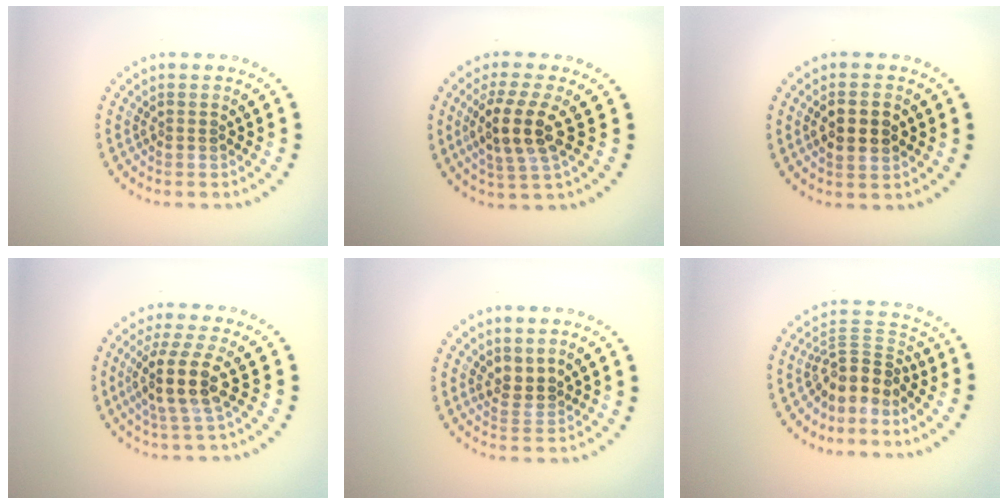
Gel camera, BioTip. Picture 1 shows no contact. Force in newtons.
{"total": 4.1, "press": 3.6, "slide": 1.9}
{"total": 2.9, "press": 2.9, "slide": 0.2}
{"total": 4.1, "press": 3.4, "slide": 2.4}
{"total": 1.8, "press": 1.5, "slide": 1.1}
{"total": 3.6, "press": 2.6, "slide": 2.5}